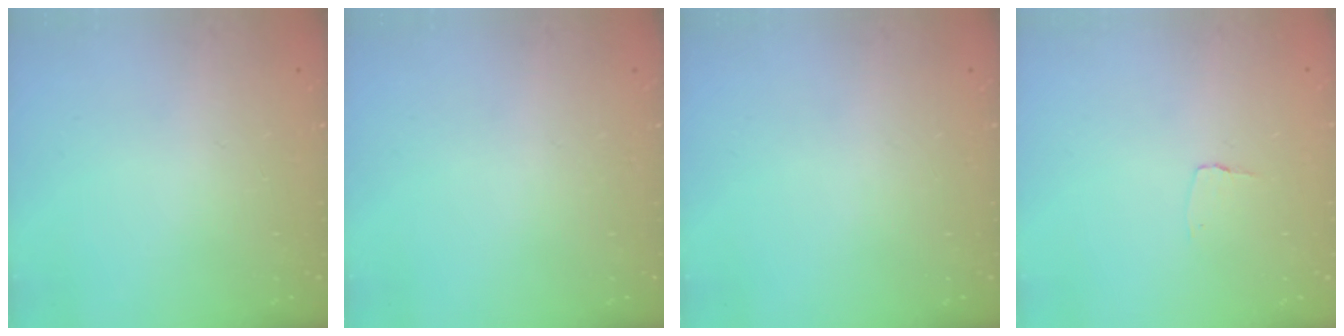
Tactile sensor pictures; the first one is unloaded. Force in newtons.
{"total": 0.0}
{"total": 0.0}
{"total": 2.6, "press": 2.6, "slide": 0.2}